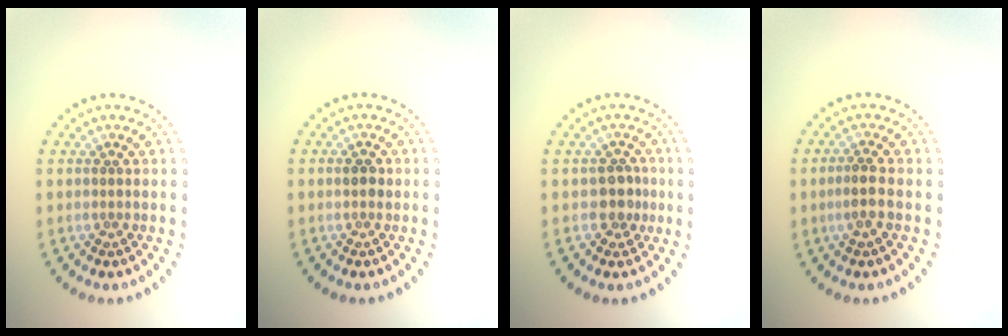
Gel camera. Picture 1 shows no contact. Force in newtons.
{"total": 1.0, "press": 1.0, "slide": 0.0}
{"total": 2.0, "press": 1.7, "slide": 1.0}
{"total": 1.9, "press": 1.7, "slide": 0.8}